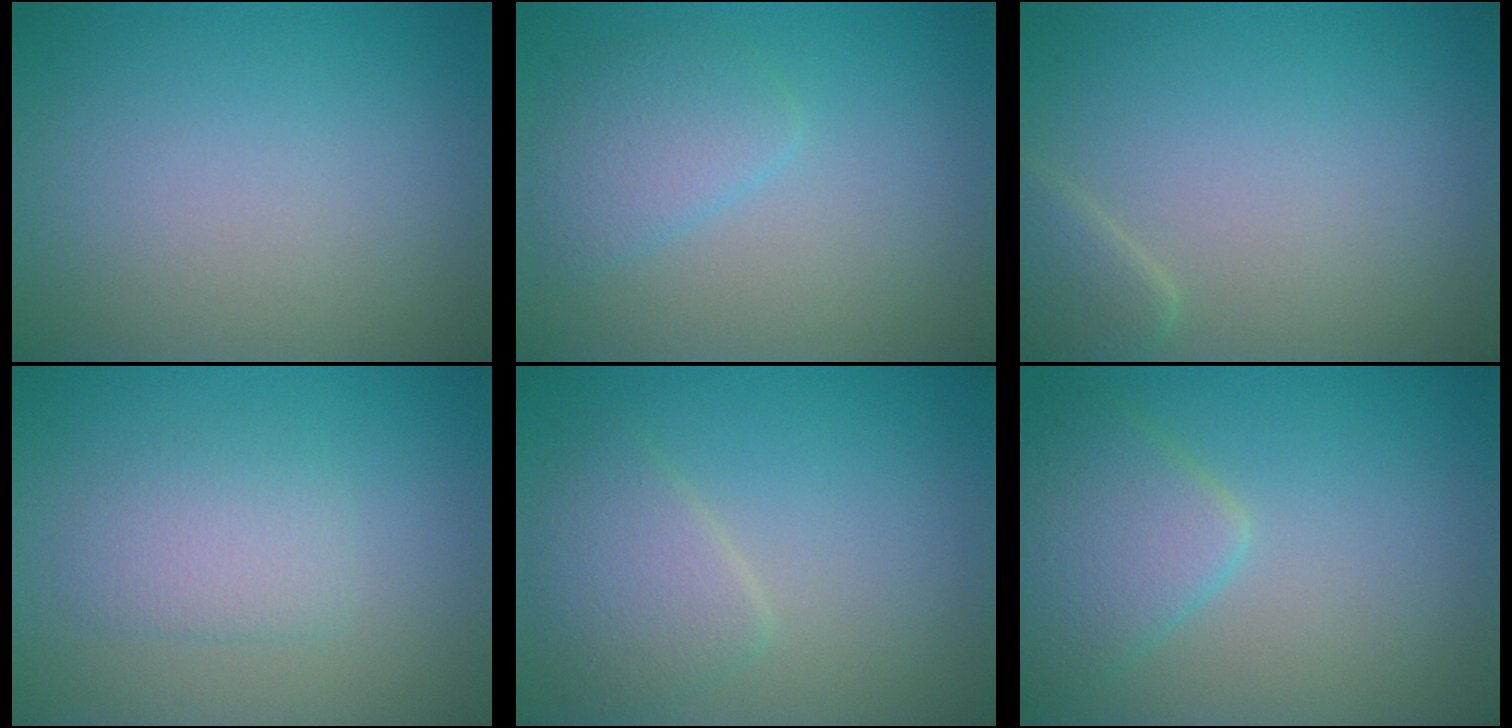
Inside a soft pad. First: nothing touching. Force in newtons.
{"total": 2.7, "press": 2.7, "slide": 0.1}
{"total": 1.9, "press": 1.9, "slide": 0.1}
{"total": 2.4, "press": 2.4, "slide": 0.4}
{"total": 2.9, "press": 2.9, "slide": 0.1}
{"total": 4.0, "press": 3.9, "slide": 0.2}